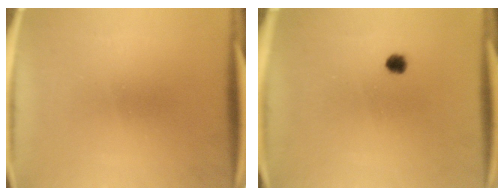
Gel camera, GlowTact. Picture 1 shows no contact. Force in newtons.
{"total": 1.7}